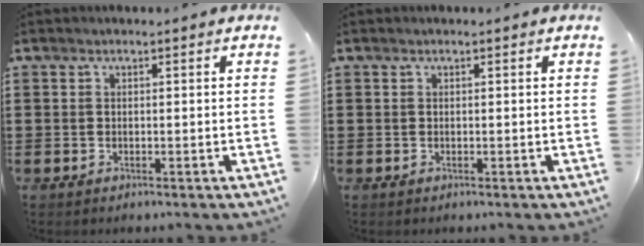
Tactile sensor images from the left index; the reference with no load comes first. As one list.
[{"total": 0.0}]